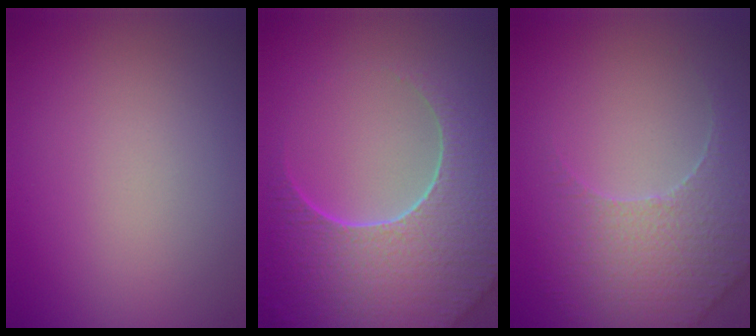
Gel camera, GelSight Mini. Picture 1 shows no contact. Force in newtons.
{"total": 9.0, "press": 6.3, "slide": 6.5}
{"total": 3.8, "press": 3.7, "slide": 0.9}